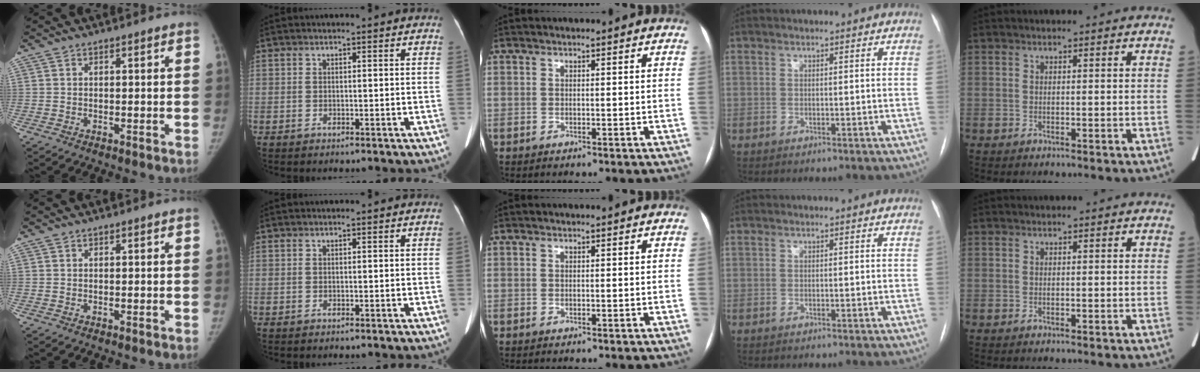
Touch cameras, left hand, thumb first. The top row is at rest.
{}